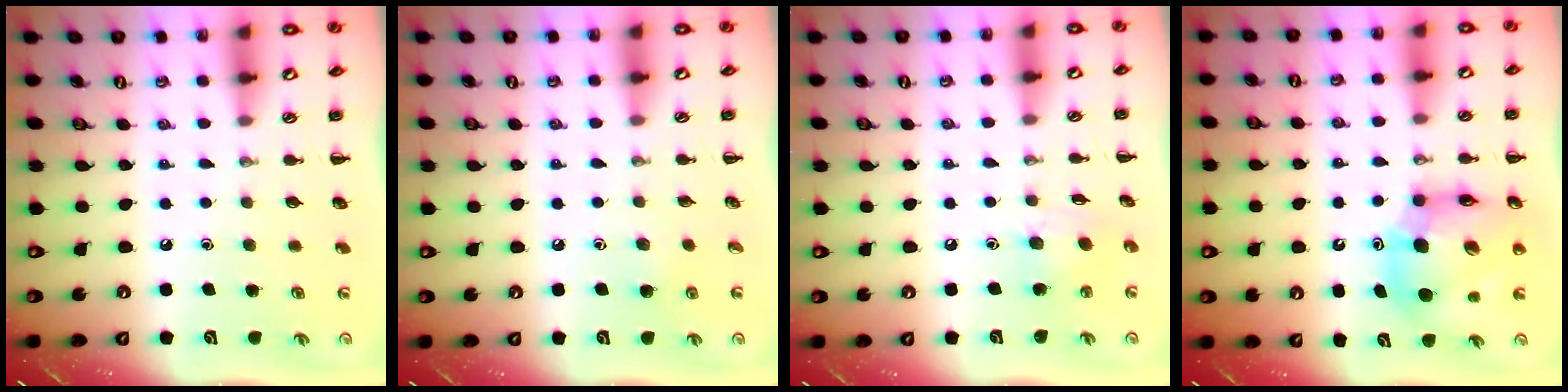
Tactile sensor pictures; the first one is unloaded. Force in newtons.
{"total": 2.4, "press": 2.3, "slide": 0.9}
{"total": 5.8, "press": 5.7, "slide": 0.8}
{"total": 12.9, "press": 12.3, "slide": 3.9}